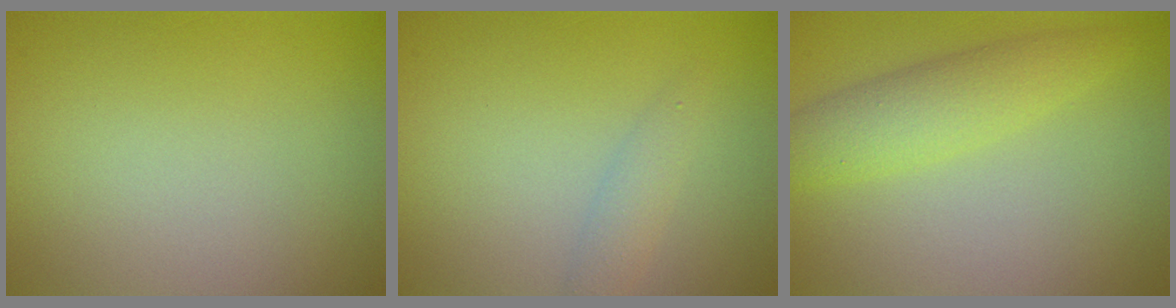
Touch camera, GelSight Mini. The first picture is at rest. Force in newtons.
{"total": 1.4, "press": 1.4, "slide": 0.1}
{"total": 3.7, "press": 3.7, "slide": 0.1}